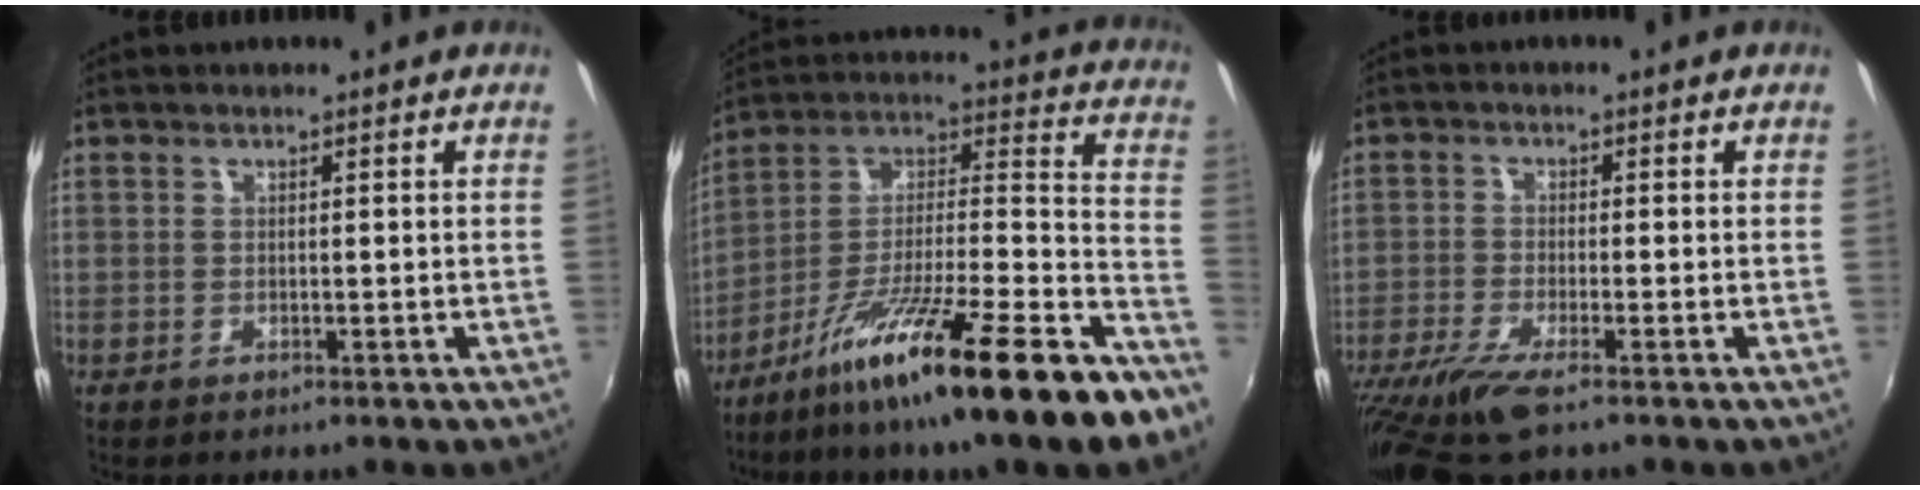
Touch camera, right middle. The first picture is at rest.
{"total": 24.6, "force": [-15.7, 1.5, 18.9], "torque": [-0.259, -0.016, -0.260]}
{"total": 10.7, "force": [-7.6, 1.5, 7.3], "torque": [-0.170, -0.046, -0.139]}